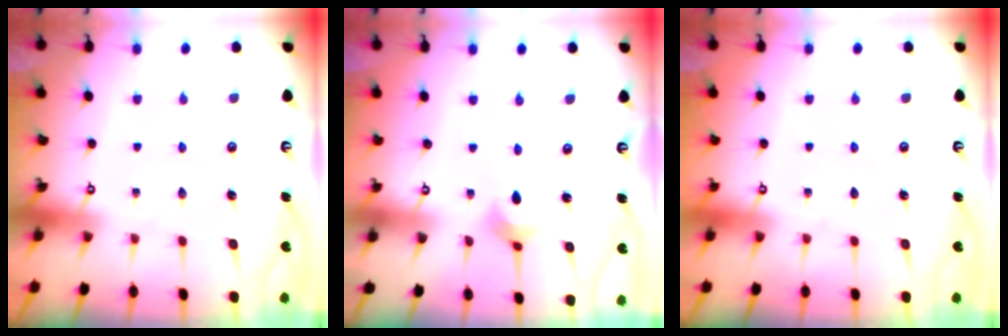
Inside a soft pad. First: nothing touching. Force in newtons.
{"total": 2.8, "press": 2.7, "slide": 0.6}
{"total": 0.0}